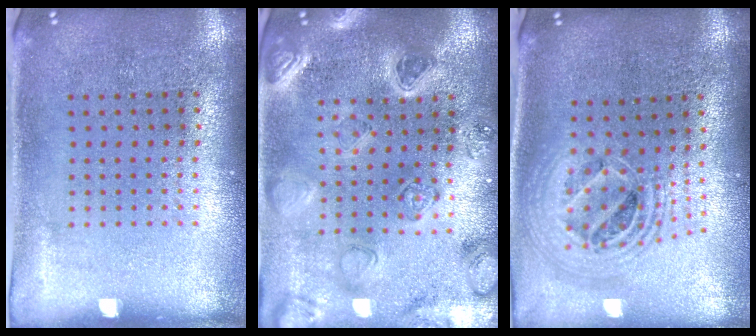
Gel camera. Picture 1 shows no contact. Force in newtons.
{"total": 2.2, "press": 2.2, "slide": 0.2}
{"total": 2.2, "press": 1.7, "slide": 1.4}